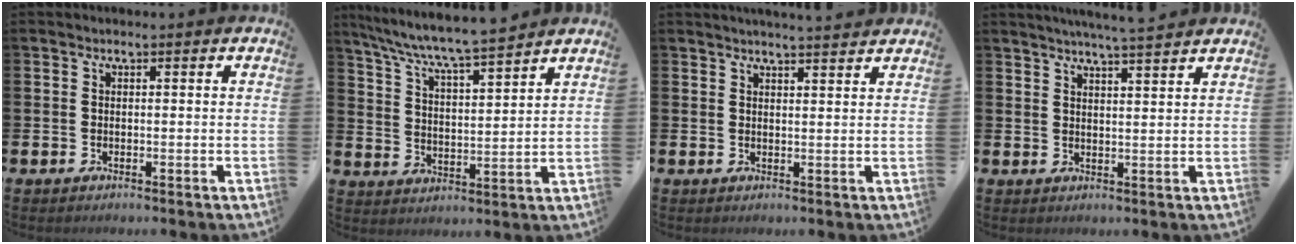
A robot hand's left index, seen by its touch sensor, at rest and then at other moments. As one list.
[{"total": 7.2, "force": [6.9, 0.0, 2.3], "torque": [-0.074, -0.048, 0.119]}, {"total": 2.8, "force": [2.7, -0.3, 0.2], "torque": [-0.007, -0.015, 0.050]}, {"total": 4.6, "force": [4.4, -0.7, 1.0], "torque": [-0.020, -0.024, 0.077]}]